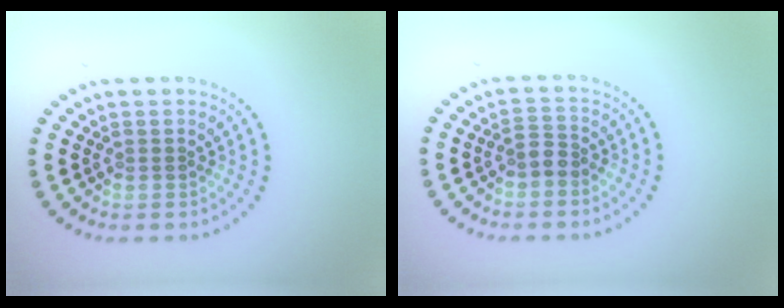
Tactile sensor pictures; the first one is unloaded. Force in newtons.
{"total": 1.7, "press": 1.4, "slide": 1.0}